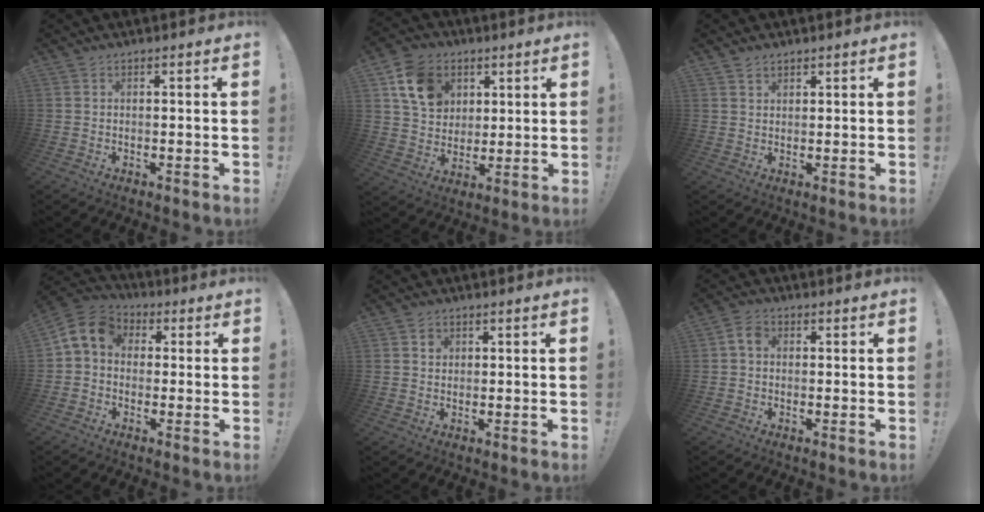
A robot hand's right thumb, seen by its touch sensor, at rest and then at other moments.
{"total": 13.3, "force": [5.9, 10.4, 5.8], "torque": [-0.086, -0.017, 0.118]}
{"total": 2.1, "force": [1.8, 1.0, 0.4], "torque": [0.002, -0.014, 0.032]}
{"total": 8.3, "force": [1.0, 6.7, 4.8], "torque": [-0.091, 0.016, 0.026]}
{"total": 1.8, "force": [0.7, 1.6, 0.2], "torque": [0.009, -0.004, 0.010]}
{"total": 4.1, "force": [0.5, 2.9, 2.8], "torque": [-0.052, 0.010, 0.012]}